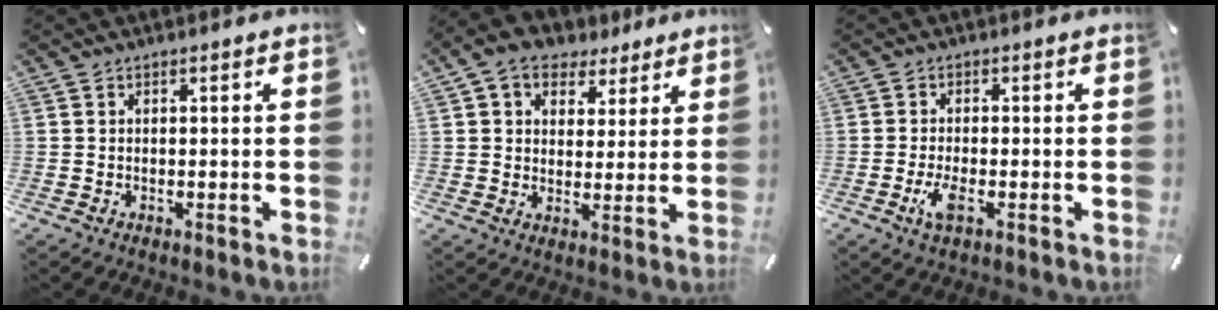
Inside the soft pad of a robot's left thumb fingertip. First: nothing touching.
{"total": 9.0, "force": [5.1, 6.4, 3.7], "torque": [-0.064, -0.019, 0.092]}
{"total": 4.0, "force": [-1.5, 1.4, 3.5], "torque": [-0.084, -0.005, -0.031]}